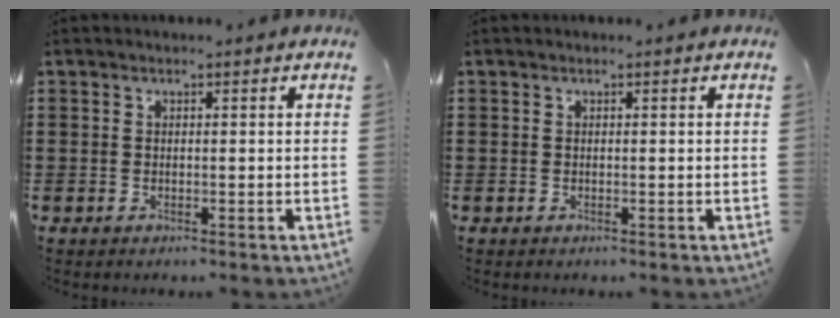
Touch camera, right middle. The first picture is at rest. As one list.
[{"total": 0.0}]